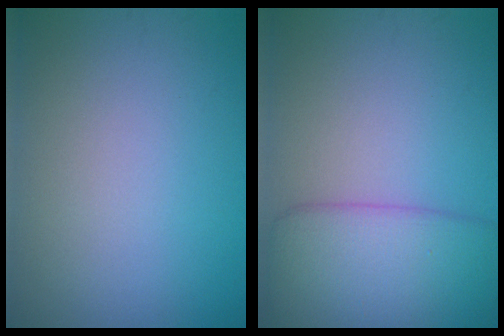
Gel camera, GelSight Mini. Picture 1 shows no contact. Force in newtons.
{"total": 6.3, "press": 6.3, "slide": 0.6}